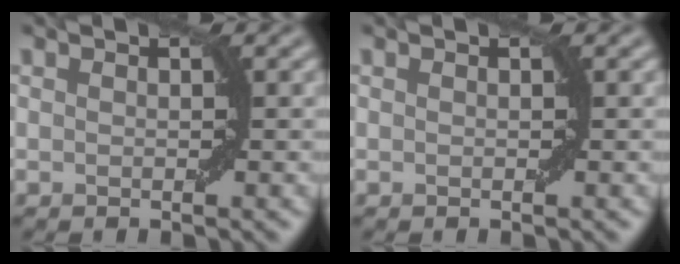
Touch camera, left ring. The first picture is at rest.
{"total": 0.0}